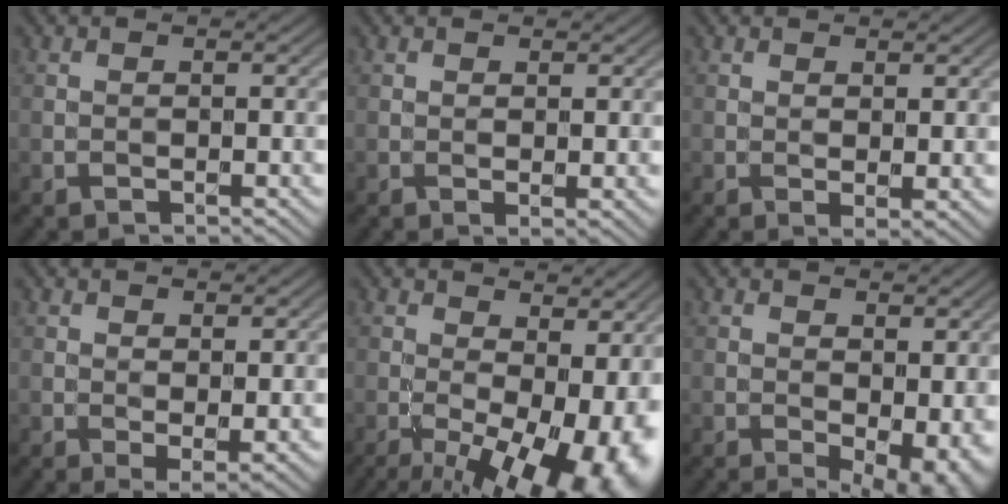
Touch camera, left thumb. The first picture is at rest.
{"total": 1.4, "force": [0.7, 0.6, 1.1], "torque": [-0.025, -0.005, 0.017]}
{"total": 2.1, "force": [0.9, 0.8, 1.7], "torque": [-0.036, -0.007, 0.022]}
{"total": 2.9, "force": [0.9, 1.1, 2.5], "torque": [-0.054, -0.008, 0.021]}
{"total": 17.9, "force": [-3.9, 8.2, 15.4], "torque": [-0.200, -0.018, -0.023]}
{"total": 7.5, "force": [-1.0, 3.9, 6.3], "torque": [-0.082, -0.012, -0.004]}